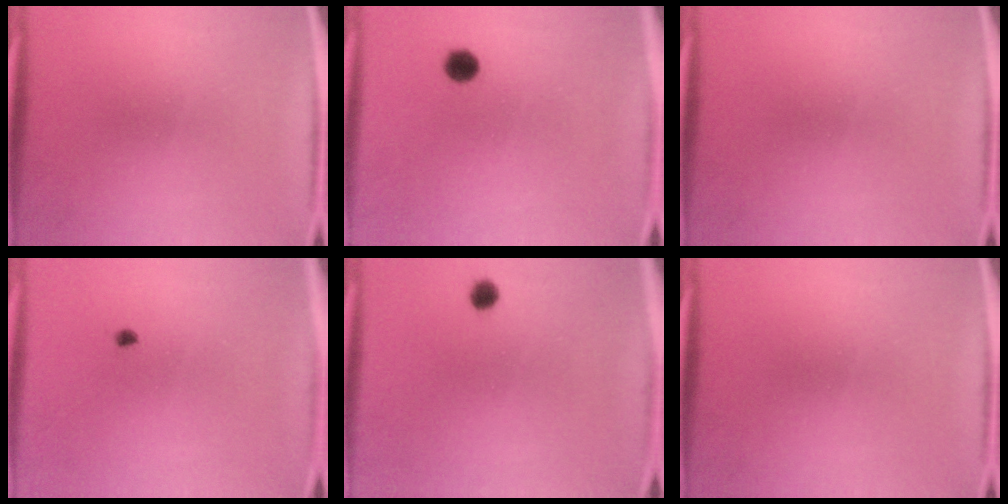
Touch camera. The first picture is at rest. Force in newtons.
{"total": 2.5}
{"total": 0.0}
{"total": 0.7}
{"total": 1.8}
{"total": 0.0}